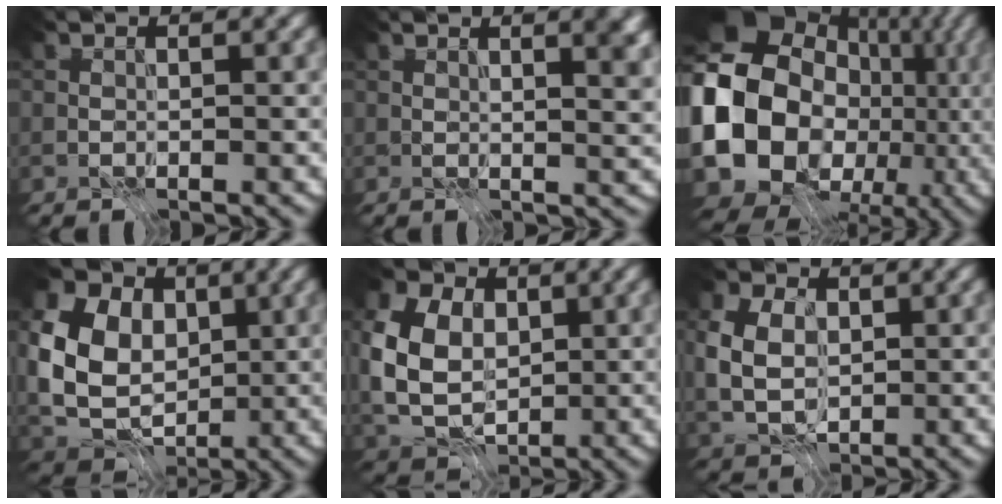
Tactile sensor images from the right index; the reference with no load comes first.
{"total": 3.0, "force": [1.7, 0.6, 2.5], "torque": [-0.032, -0.001, 0.028]}
{"total": 19.4, "force": [-0.8, 16.4, 10.4], "torque": [-0.219, -0.018, 0.001]}
{"total": 12.1, "force": [1.5, 9.3, 7.6], "torque": [-0.157, 0.003, 0.025]}
{"total": 9.5, "force": [0.9, 7.0, 6.4], "torque": [-0.161, 0.003, 0.018]}
{"total": 6.5, "force": [0.5, 4.9, 4.3], "torque": [-0.103, 0.012, 0.002]}